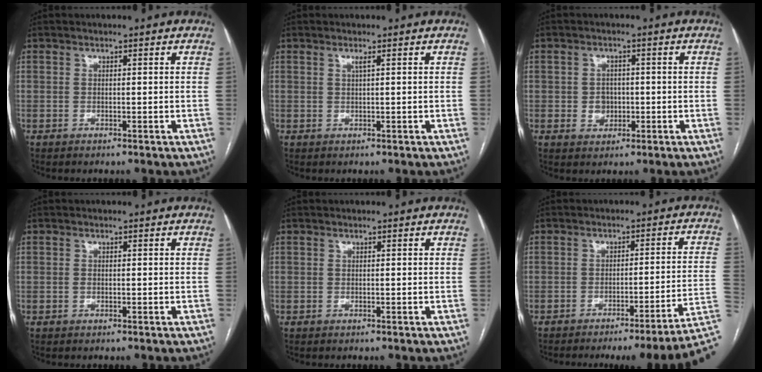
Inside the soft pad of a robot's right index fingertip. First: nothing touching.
{"total": 0.8, "force": [0.4, -0.2, 0.6], "torque": [-0.018, -0.002, 0.010]}
{"total": 3.2, "force": [-0.5, 2.8, 1.5], "torque": [-0.020, 0.006, 0.000]}
{"total": 0.7, "force": [-0.1, 0.5, 0.5], "torque": [-0.012, 0.001, -0.003]}
{"total": 0.0}
{"total": 13.0, "force": [-8.8, -2.0, 9.4], "torque": [-0.072, 0.016, -0.112]}